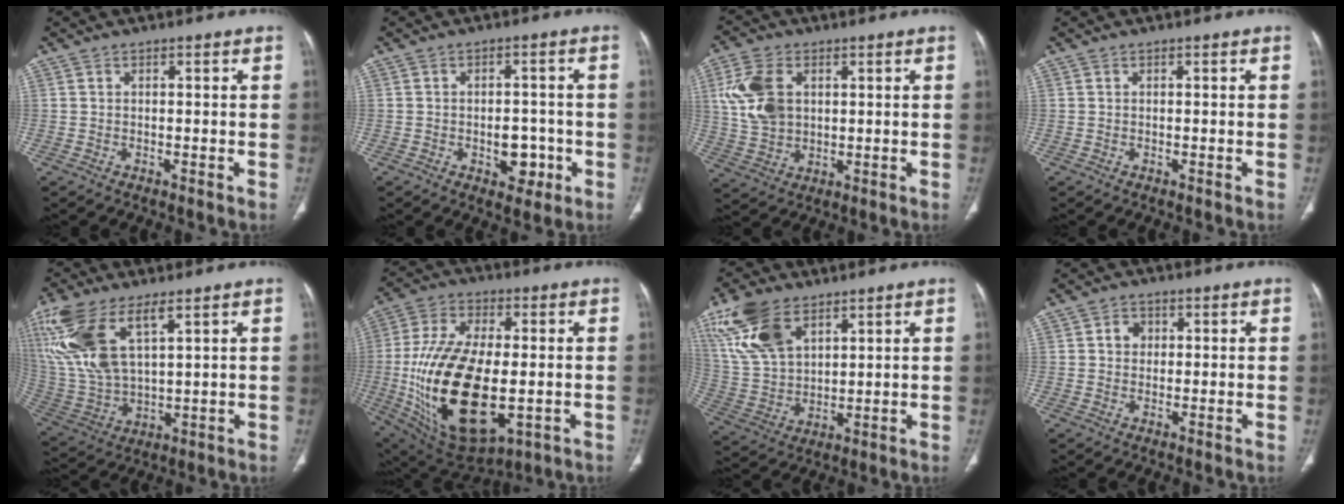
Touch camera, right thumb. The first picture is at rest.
{"total": 5.8, "force": [-1.8, 3.8, 4.1], "torque": [-0.027, 0.012, -0.017]}
{"total": 10.5, "force": [2.6, 7.2, 7.2], "torque": [-0.142, -0.003, 0.058]}
{"total": 0.0}
{"total": 17.9, "force": [8.3, 7.7, 13.9], "torque": [-0.314, -0.021, 0.175]}
{"total": 25.8, "force": [-3.3, 13.2, 21.9], "torque": [-0.432, -0.014, -0.032]}
{"total": 14.3, "force": [7.9, 7.8, 8.9], "torque": [-0.174, -0.016, 0.167]}
{"total": 2.7, "force": [0.6, 2.3, 1.2], "torque": [-0.005, 0.002, 0.007]}